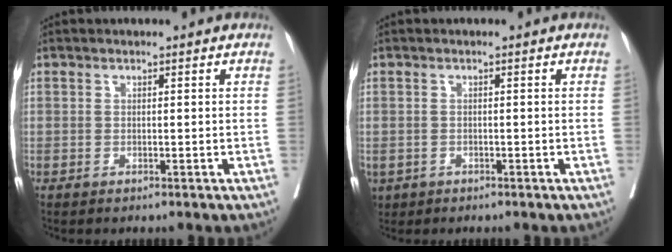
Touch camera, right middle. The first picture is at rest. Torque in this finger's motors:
{"motor_torque": [1.46, -0.68, 1.06, 0.21]}